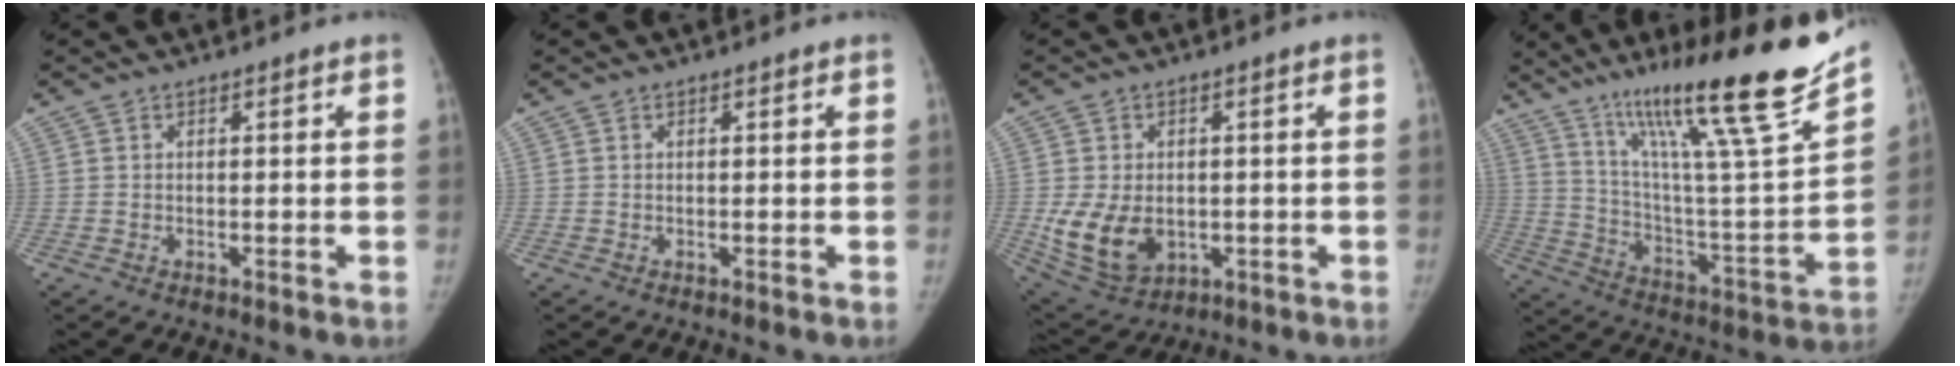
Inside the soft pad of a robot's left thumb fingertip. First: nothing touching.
{"total": 0.0}
{"total": 10.1, "force": [-1.2, 7.2, 7.0], "torque": [-0.118, -0.010, 0.000]}
{"total": 30.2, "force": [20.6, 3.1, 21.8], "torque": [-0.327, -0.086, 0.338]}